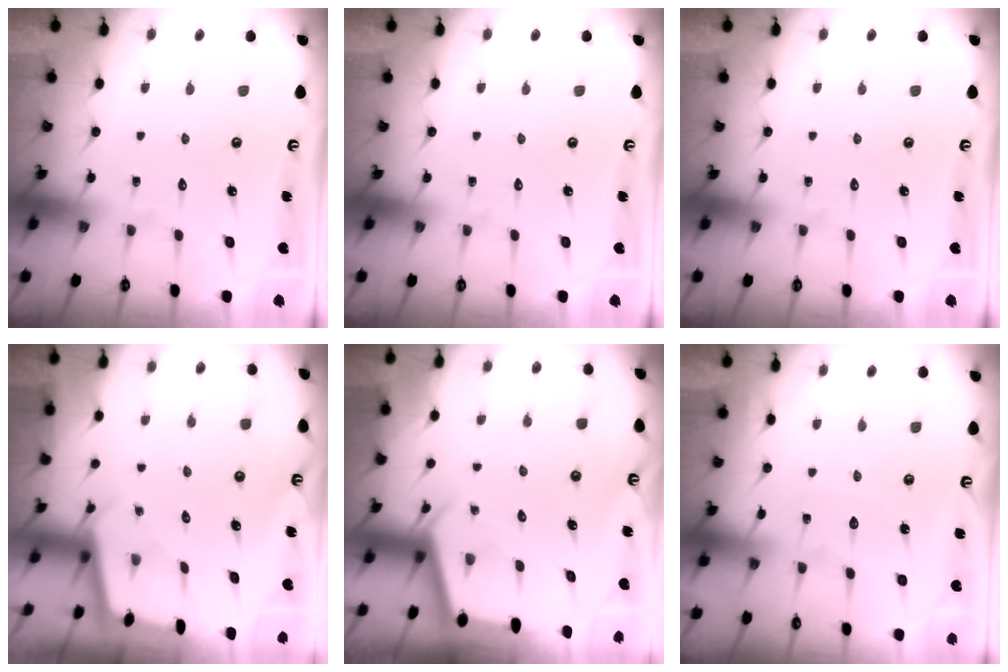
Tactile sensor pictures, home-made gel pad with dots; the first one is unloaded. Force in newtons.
{"total": 0.0}
{"total": 0.0}
{"total": 1.8, "press": 1.7, "slide": 0.2}
{"total": 2.3, "press": 2.2, "slide": 0.3}
{"total": 4.0, "press": 4.0, "slide": 0.6}